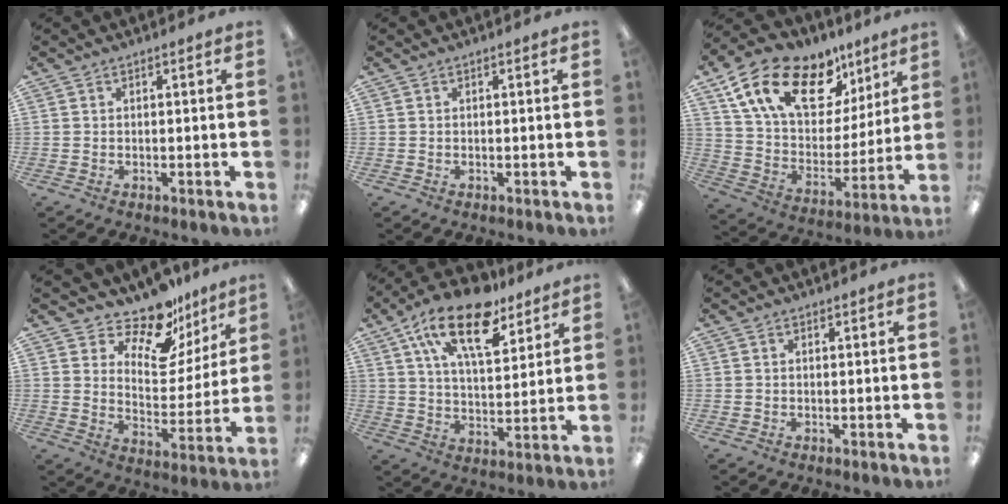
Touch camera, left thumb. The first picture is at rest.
{"total": 0.0}
{"total": 19.5, "force": [11.9, 10.9, 10.9], "torque": [-0.193, -0.057, 0.216]}
{"total": 15.2, "force": [12.4, 6.2, 6.1], "torque": [-0.108, -0.091, 0.219]}
{"total": 18.9, "force": [12.2, 8.4, 11.6], "torque": [-0.195, -0.055, 0.209]}
{"total": 0.6, "force": [0.2, 0.5, -0.1], "torque": [0.002, 0.005, 0.002]}